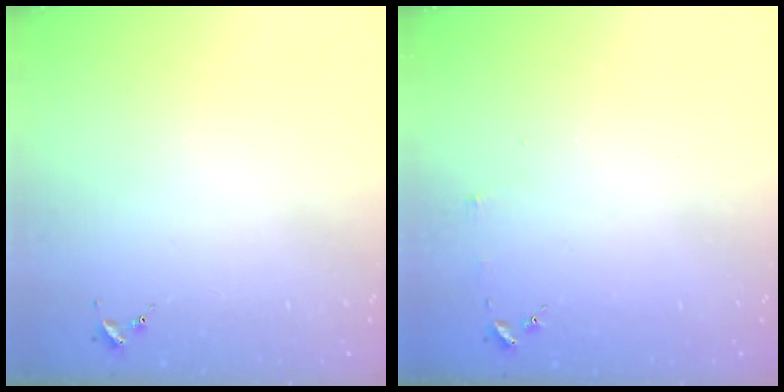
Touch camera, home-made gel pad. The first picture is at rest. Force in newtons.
{"total": 3.0, "press": 3.0, "slide": 0.3}